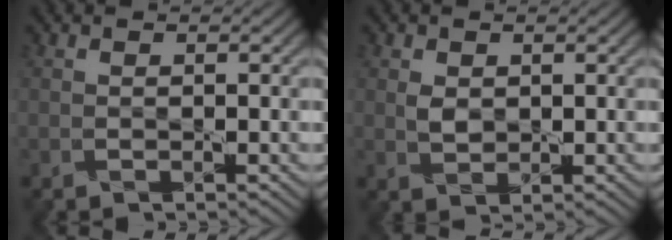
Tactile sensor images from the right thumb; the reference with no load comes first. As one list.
[{"total": 1.9, "force": [0.5, 1.4, 1.2], "torque": [-0.031, -0.002, 0.012]}]